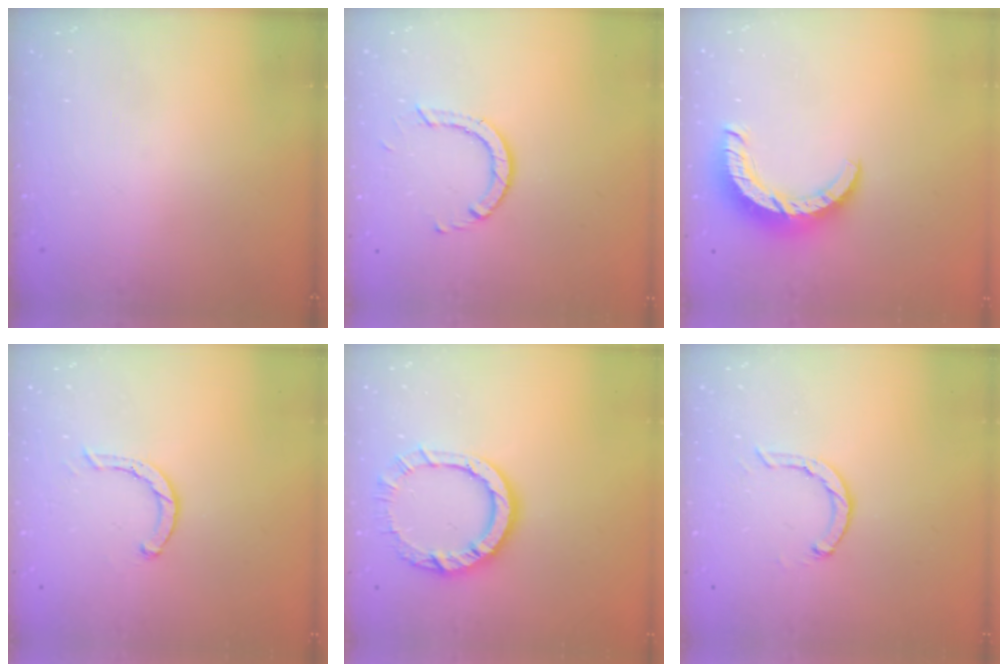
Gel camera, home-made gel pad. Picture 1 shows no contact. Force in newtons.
{"total": 3.1, "press": 3.1, "slide": 0.1}
{"total": 8.5, "press": 8.5, "slide": 0.8}
{"total": 2.0, "press": 2.0, "slide": 0.2}
{"total": 10.2, "press": 10.2, "slide": 0.9}
{"total": 2.1, "press": 2.1, "slide": 0.3}